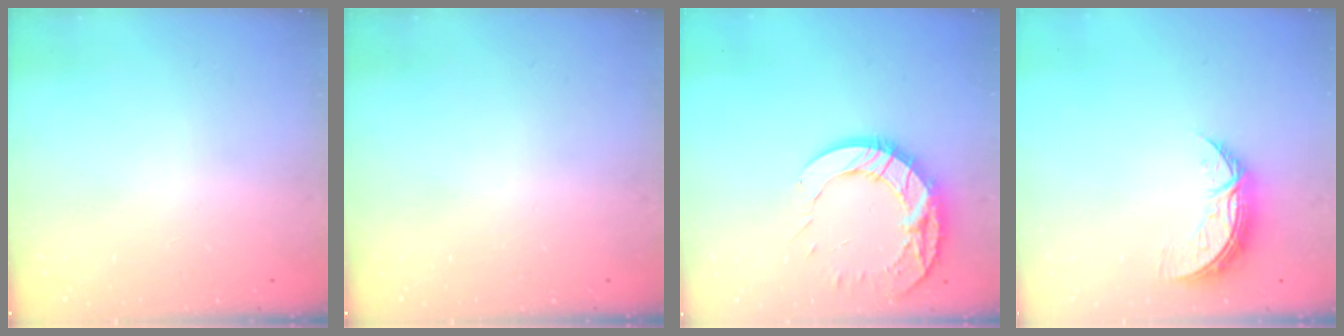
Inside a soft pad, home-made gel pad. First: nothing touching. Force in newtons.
{"total": 0.0}
{"total": 14.8, "press": 14.7, "slide": 1.1}
{"total": 8.5, "press": 8.5, "slide": 0.3}